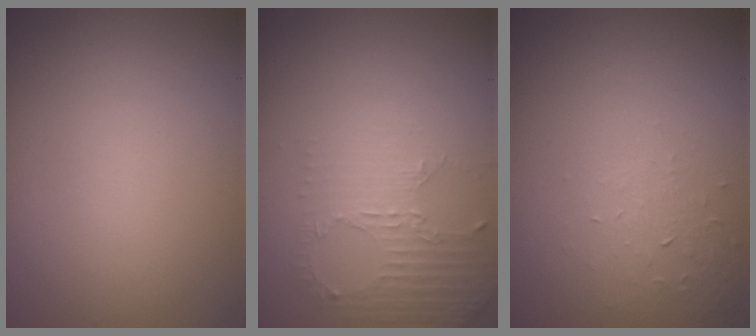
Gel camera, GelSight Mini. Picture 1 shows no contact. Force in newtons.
{"total": 2.6, "press": 2.0, "slide": 1.7}
{"total": 1.0, "press": 0.4, "slide": 0.9}